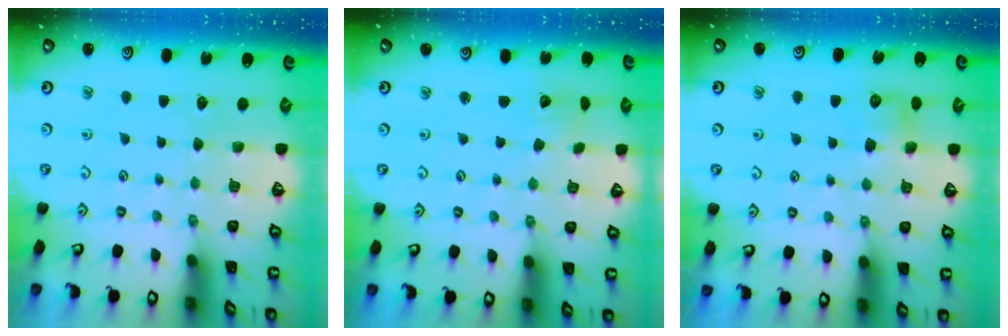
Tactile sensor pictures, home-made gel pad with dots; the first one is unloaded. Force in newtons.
{"total": 2.0, "press": 2.0, "slide": 0.2}
{"total": 6.2, "press": 6.2, "slide": 0.6}